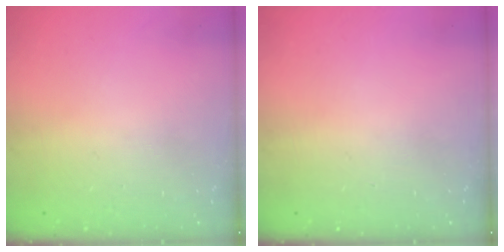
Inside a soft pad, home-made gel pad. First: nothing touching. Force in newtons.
{"total": 0.0}